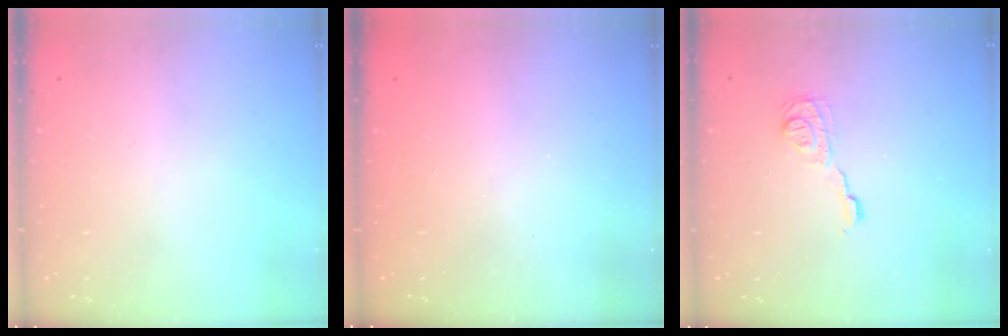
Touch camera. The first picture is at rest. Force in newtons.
{"total": 2.4, "press": 2.3, "slide": 0.8}
{"total": 8.4, "press": 8.4, "slide": 0.3}